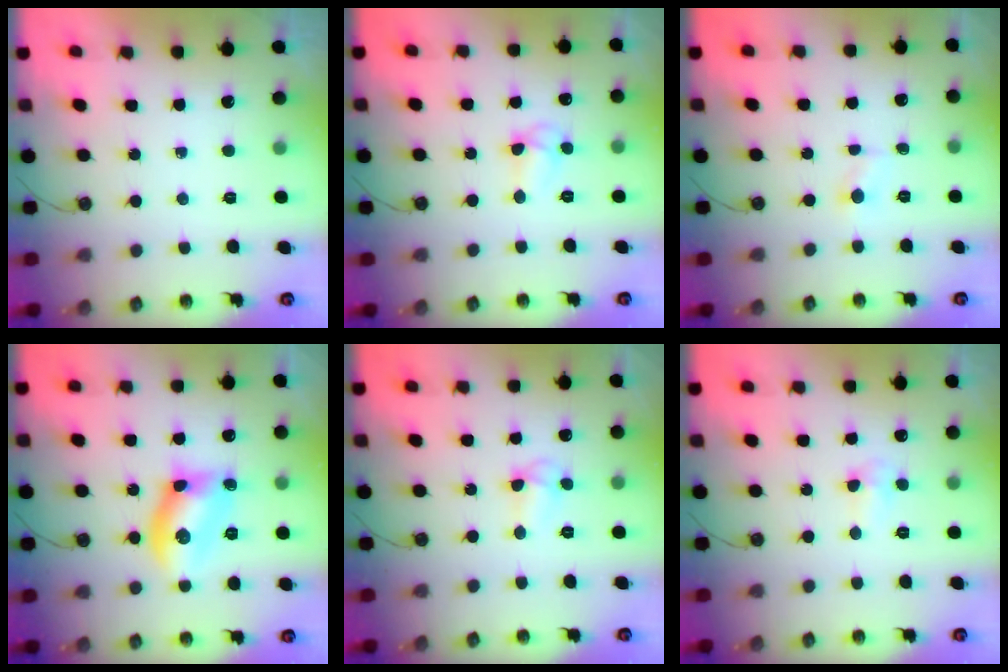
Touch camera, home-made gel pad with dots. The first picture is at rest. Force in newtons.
{"total": 6.7, "press": 6.7, "slide": 0.7}
{"total": 1.8, "press": 1.8, "slide": 0.2}
{"total": 10.4, "press": 10.3, "slide": 0.7}
{"total": 3.7, "press": 3.7, "slide": 0.3}
{"total": 4.3, "press": 4.2, "slide": 0.7}